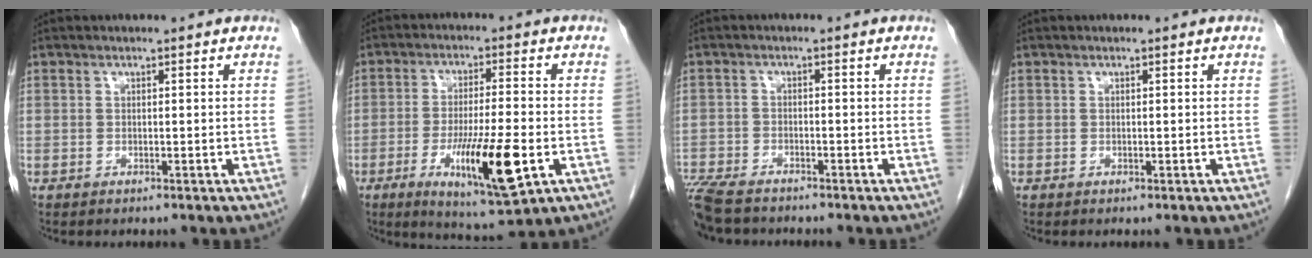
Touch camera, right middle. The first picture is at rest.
{"total": 12.8, "force": [-4.2, 1.4, 12.0], "torque": [-0.207, -0.029, -0.064]}
{"total": 9.5, "force": [-8.0, 2.8, 4.1], "torque": [-0.089, -0.017, -0.139]}
{"total": 0.0}